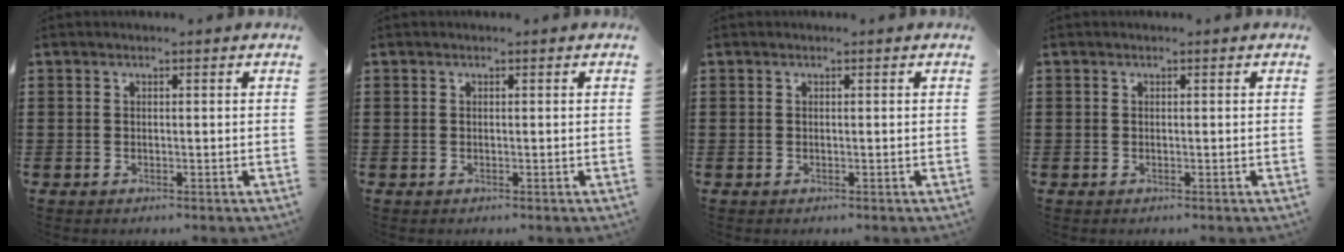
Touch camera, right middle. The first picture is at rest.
{"total": 0.0}
{"total": 0.0}
{"total": 0.0}